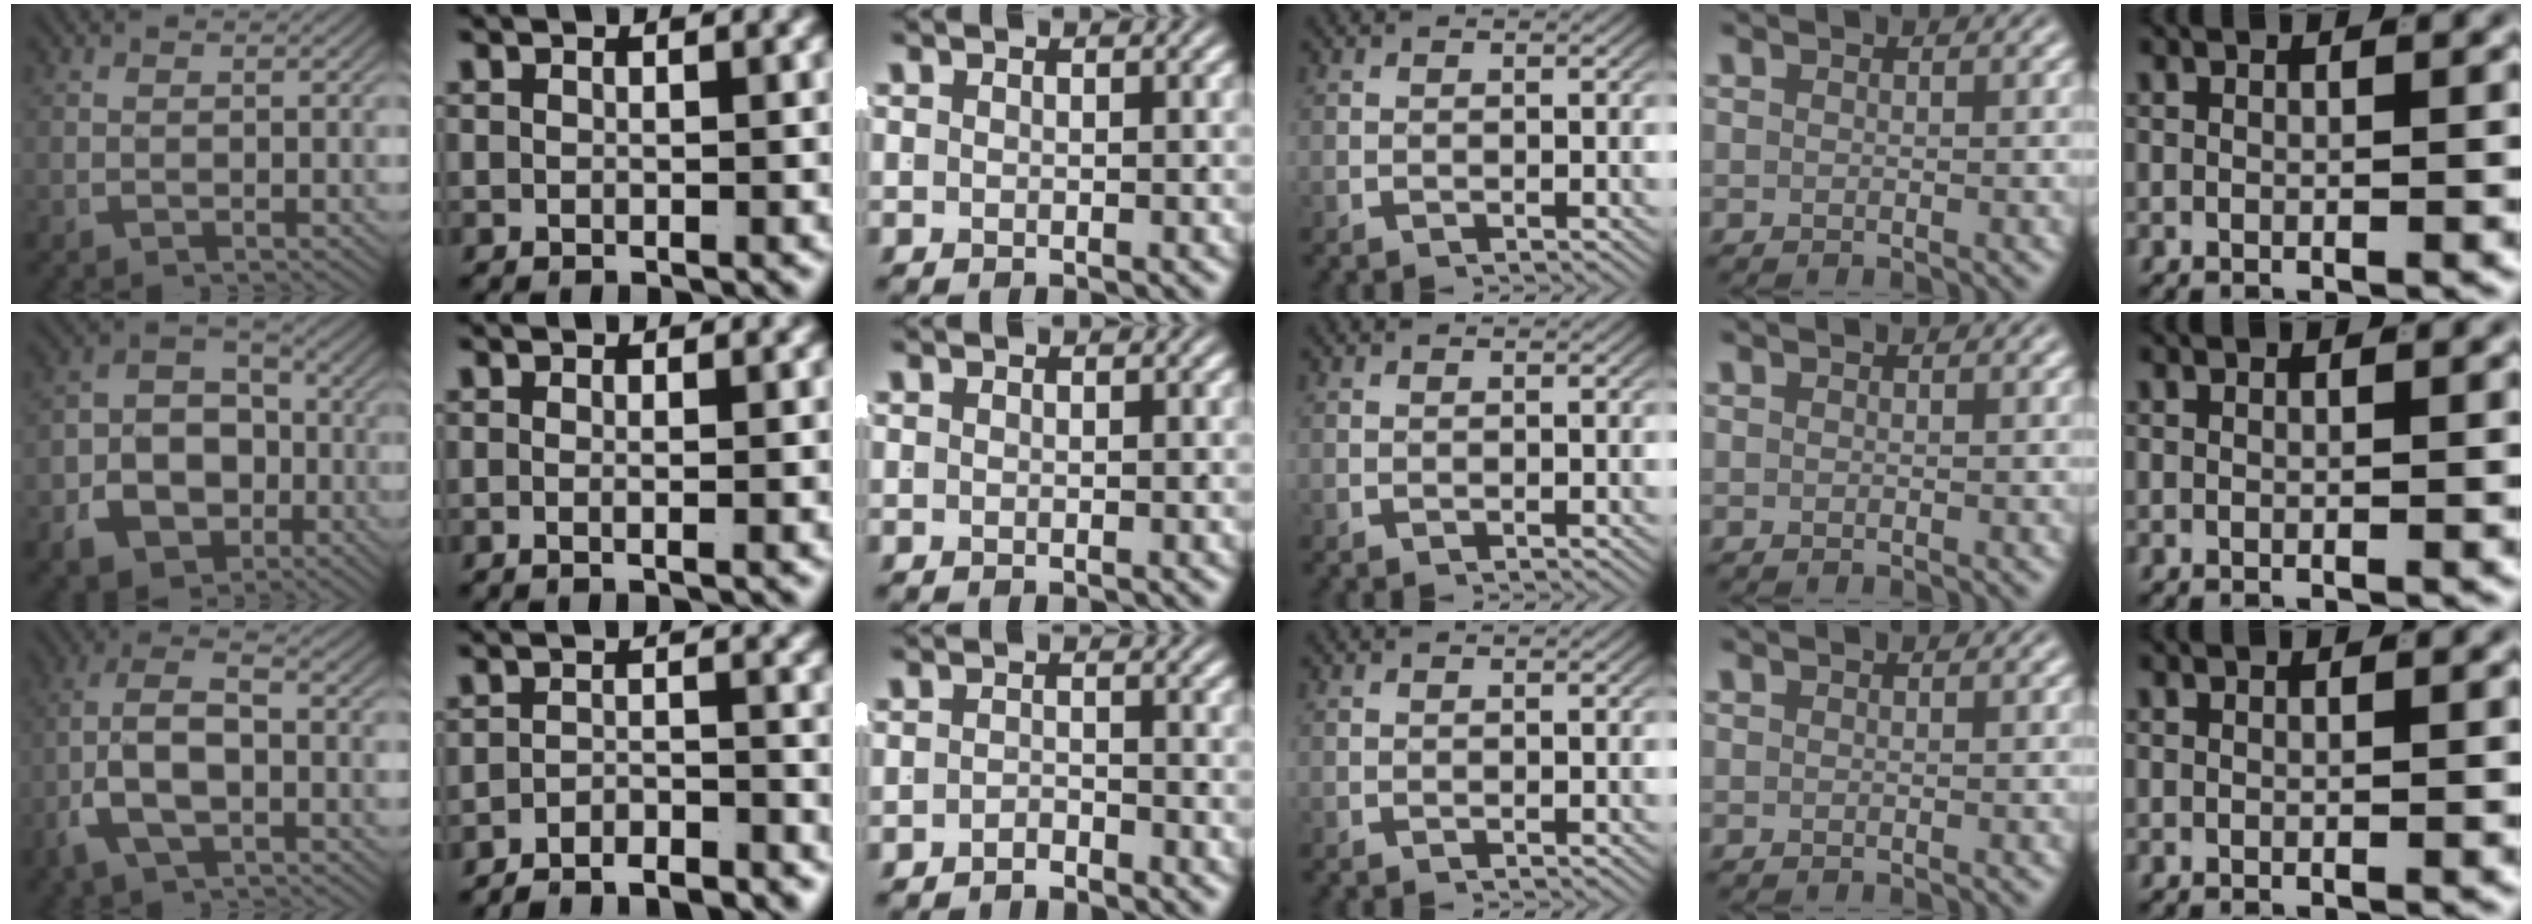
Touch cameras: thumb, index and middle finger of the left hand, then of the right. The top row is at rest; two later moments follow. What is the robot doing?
{"motion": "lift_and_place", "object": "shorts"}